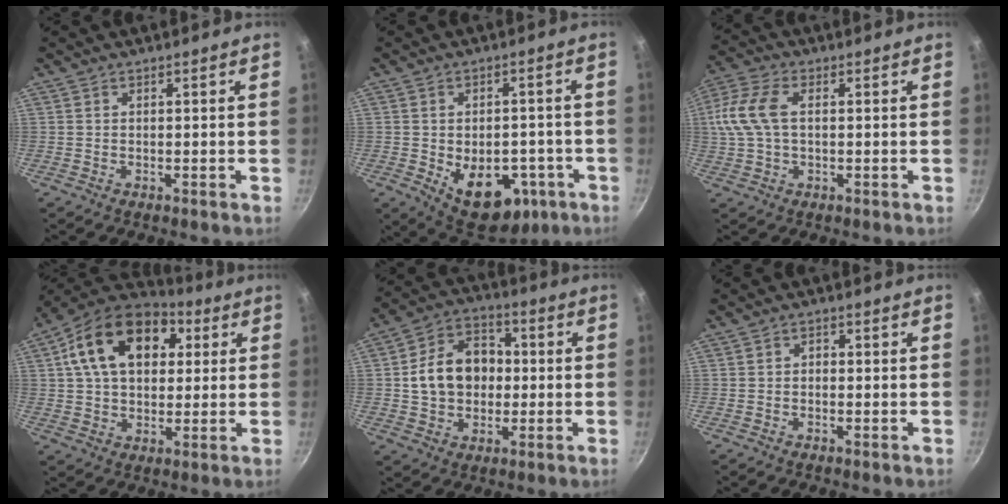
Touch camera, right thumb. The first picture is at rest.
{"total": 14.4, "force": [-4.6, 9.5, 9.8], "torque": [-0.099, 0.010, -0.042]}
{"total": 12.2, "force": [1.6, 7.4, 9.6], "torque": [-0.211, 0.022, 0.020]}
{"total": 19.5, "force": [5.6, 13.2, 13.3], "torque": [-0.207, 0.018, 0.078]}
{"total": 13.7, "force": [0.3, 10.6, 8.7], "torque": [-0.118, 0.028, -0.002]}
{"total": 1.3, "force": [-0.4, 1.0, 0.7], "torque": [-0.009, 0.006, -0.008]}